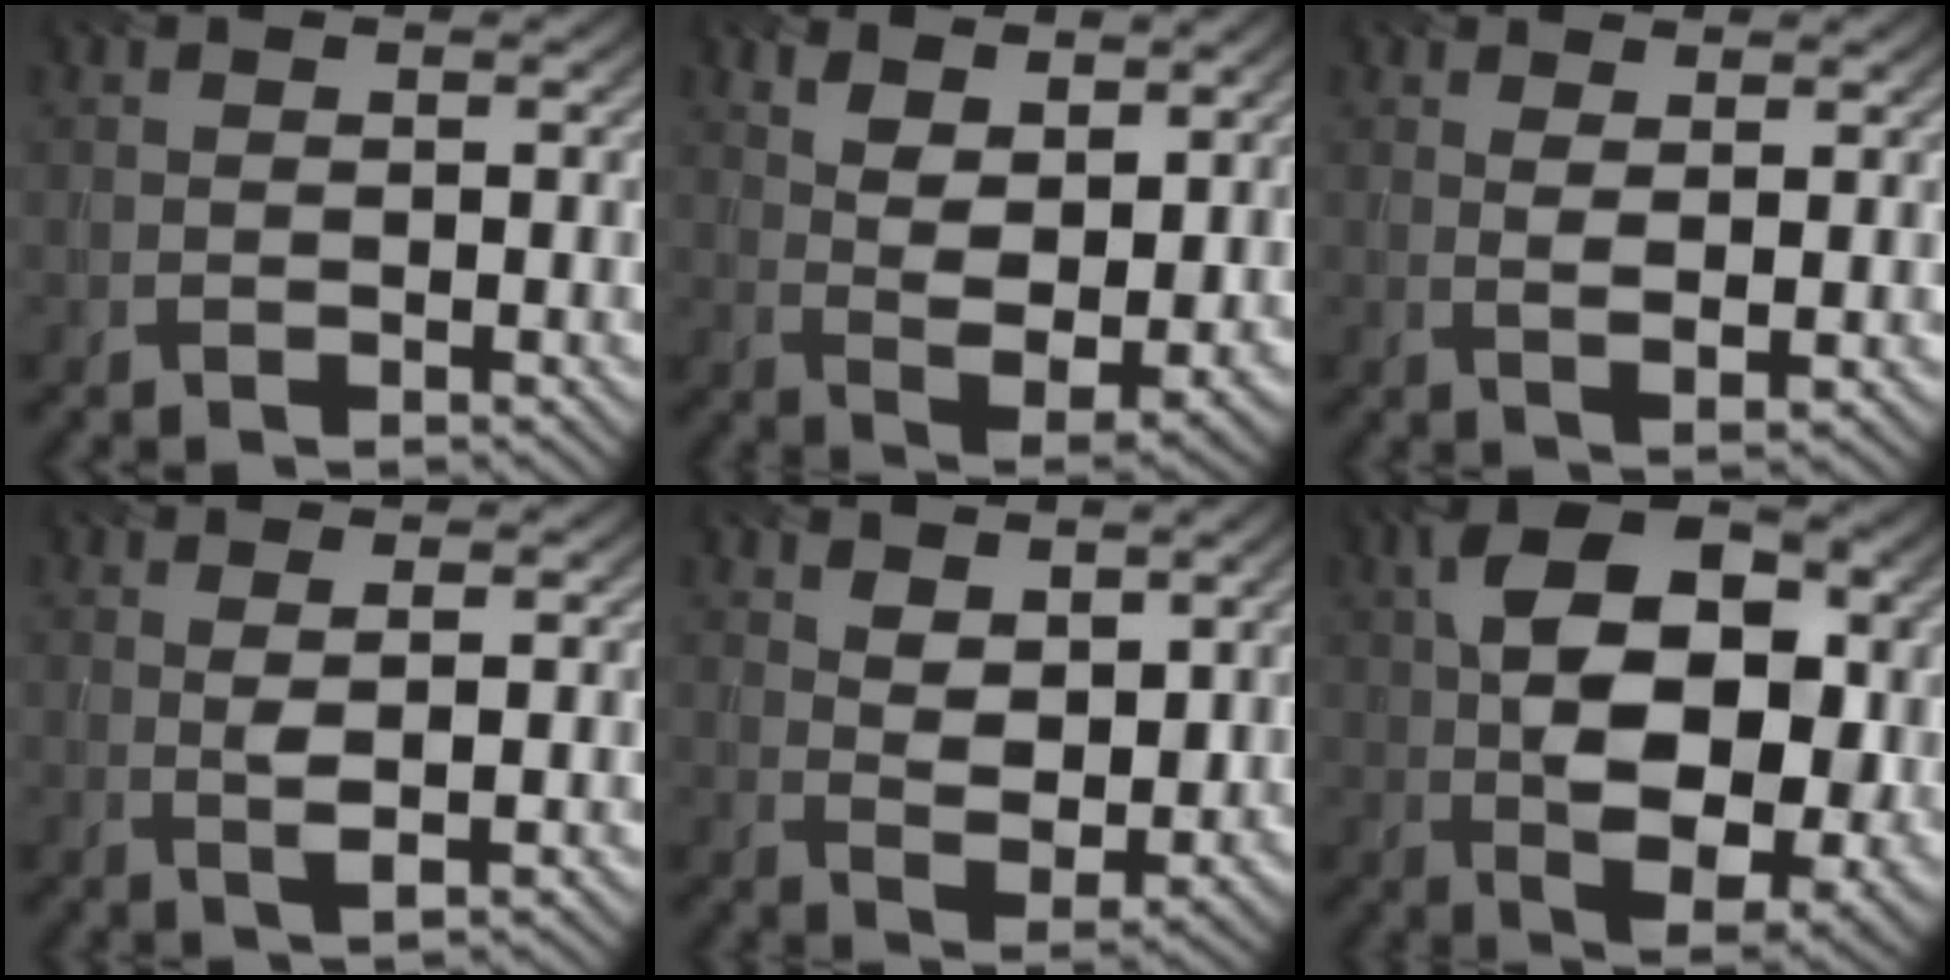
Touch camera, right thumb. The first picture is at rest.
{"total": 8.0, "force": [4.7, 3.8, 5.2], "torque": [-0.116, -0.012, 0.092]}
{"total": 1.9, "force": [1.3, 0.3, 1.4], "torque": [-0.034, -0.004, 0.025]}
{"total": 1.8, "force": [0.7, 0.2, 1.6], "torque": [-0.041, 0.000, 0.013]}
{"total": 5.3, "force": [3.5, 2.9, 2.8], "torque": [-0.064, -0.013, 0.063]}
{"total": 13.5, "force": [1.8, 7.9, 10.8], "torque": [-0.184, 0.006, 0.030]}